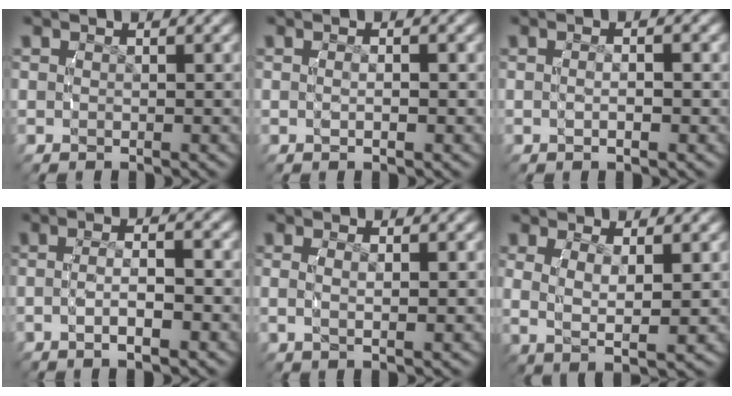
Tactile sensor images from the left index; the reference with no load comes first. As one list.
[{"total": 1.4, "force": [-0.3, -0.2, 1.4], "torque": [-0.029, 0.001, -0.002]}, {"total": 1.8, "force": [-0.4, 0.0, 1.8], "torque": [-0.036, 0.001, -0.006]}, {"total": 3.5, "force": [-1.2, 0.6, 3.3], "torque": [-0.063, 0.005, -0.022]}, {"total": 2.1, "force": [0.2, 0.3, 2.1], "torque": [-0.046, -0.001, 0.007]}, {"total": 4.9, "force": [0.5, 2.4, 4.3], "torque": [-0.090, -0.008, 0.017]}]